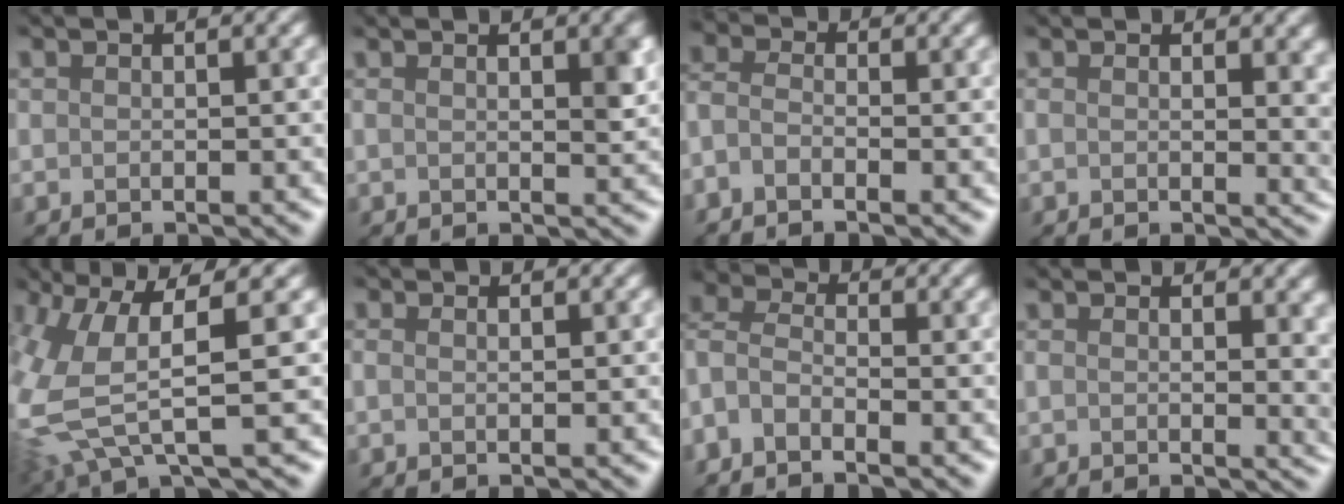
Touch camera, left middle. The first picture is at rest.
{"total": 1.8, "force": [0.6, 0.0, 1.7], "torque": [-0.016, 0.014, 0.011]}
{"total": 2.3, "force": [-2.3, -0.1, 0.1], "torque": [-0.029, 0.001, -0.024]}
{"total": 4.2, "force": [1.0, 1.5, 3.8], "torque": [-0.029, 0.023, 0.007]}
{"total": 5.9, "force": [0.5, 1.4, 5.7], "torque": [-0.163, -0.010, 0.030]}
{"total": 0.0}
{"total": 3.0, "force": [-2.8, 0.8, 0.8], "torque": [-0.034, 0.001, -0.039]}
{"total": 4.8, "force": [1.0, 1.8, 4.3], "torque": [-0.037, 0.026, 0.007]}